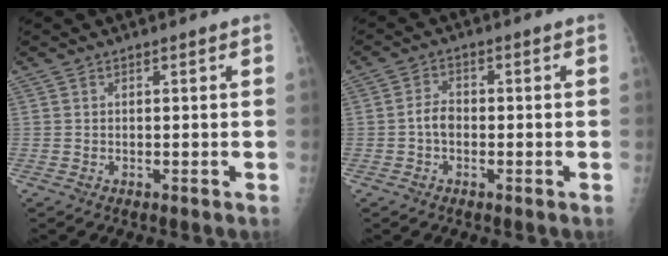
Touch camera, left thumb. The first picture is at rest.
{"total": 3.2, "force": [-0.9, 2.2, 2.1], "torque": [-0.030, 0.013, -0.022]}